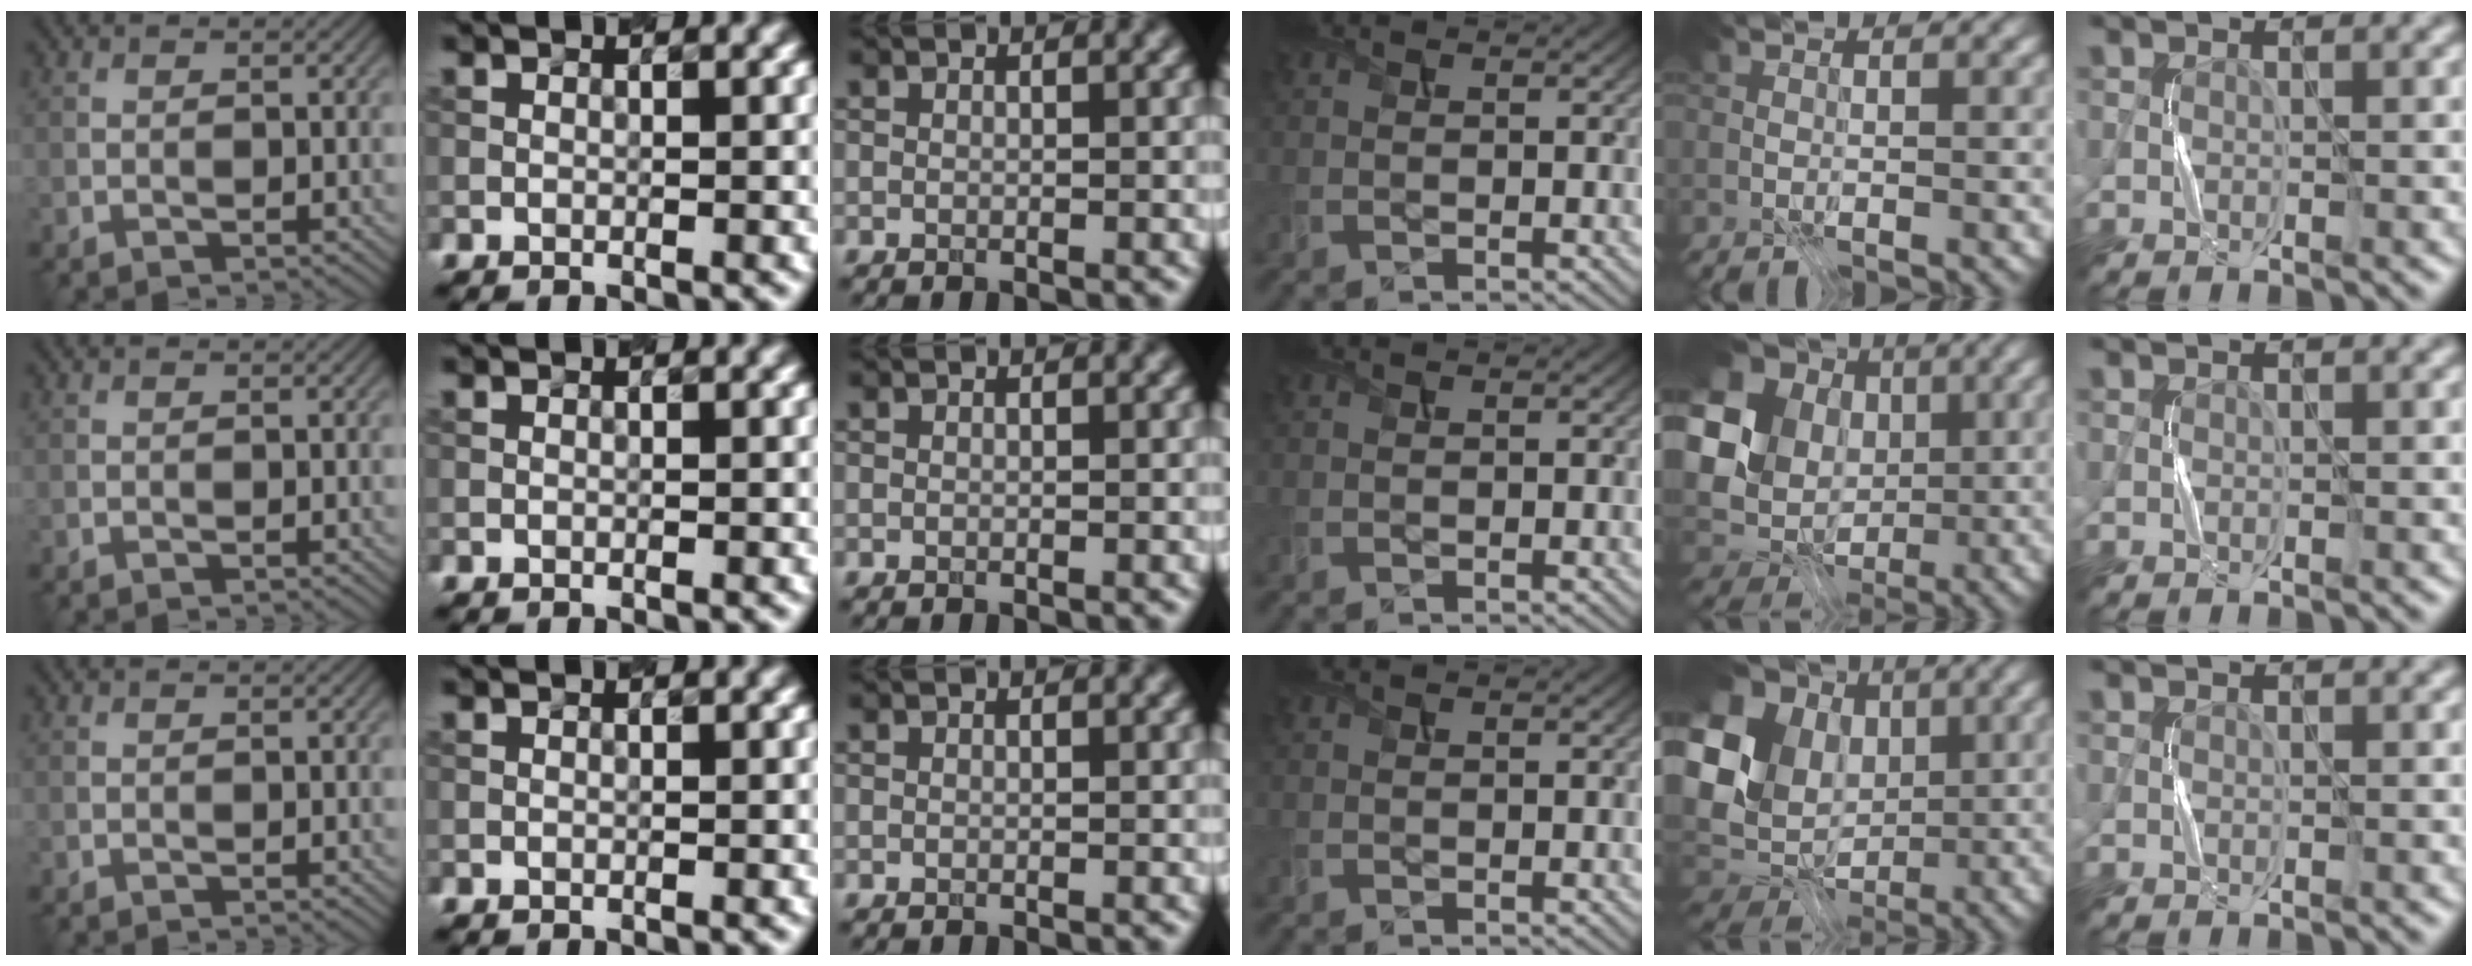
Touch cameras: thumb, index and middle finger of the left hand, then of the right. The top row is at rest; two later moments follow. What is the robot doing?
{"motion": "press", "object": "calculator"}